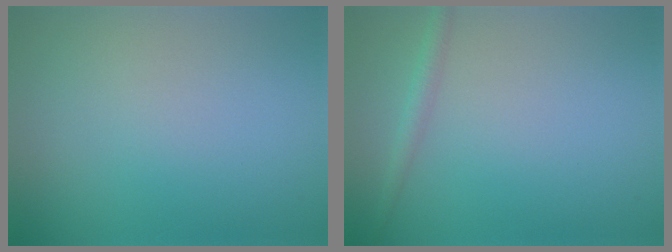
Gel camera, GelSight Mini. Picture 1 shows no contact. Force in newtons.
{"total": 1.5, "press": 1.5, "slide": 0.0}